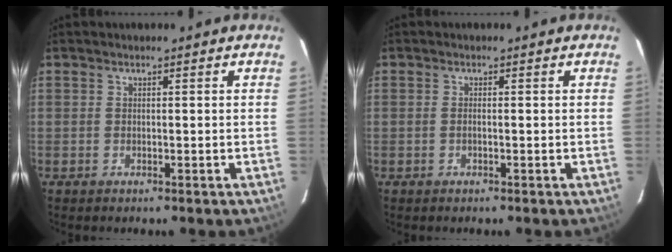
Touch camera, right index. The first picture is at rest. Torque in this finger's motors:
{"motor_torque": [-0.16, 0.09, 0.03, 0.00]}